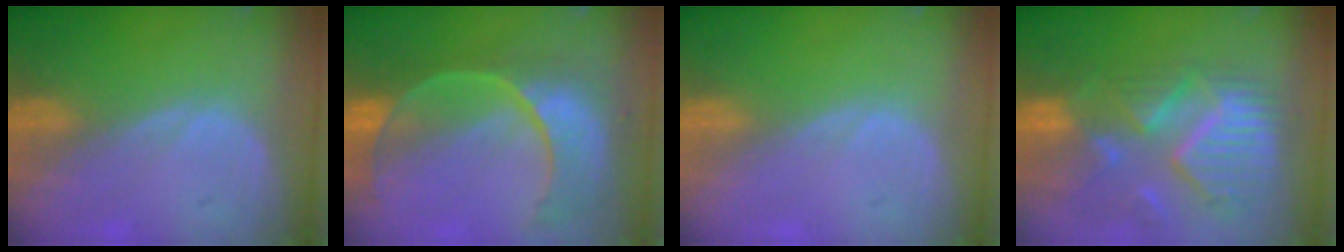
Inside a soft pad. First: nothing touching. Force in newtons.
{"total": 11.1, "press": 9.3, "slide": 6.0}
{"total": 0.0}
{"total": 12.2, "press": 10.5, "slide": 6.2}